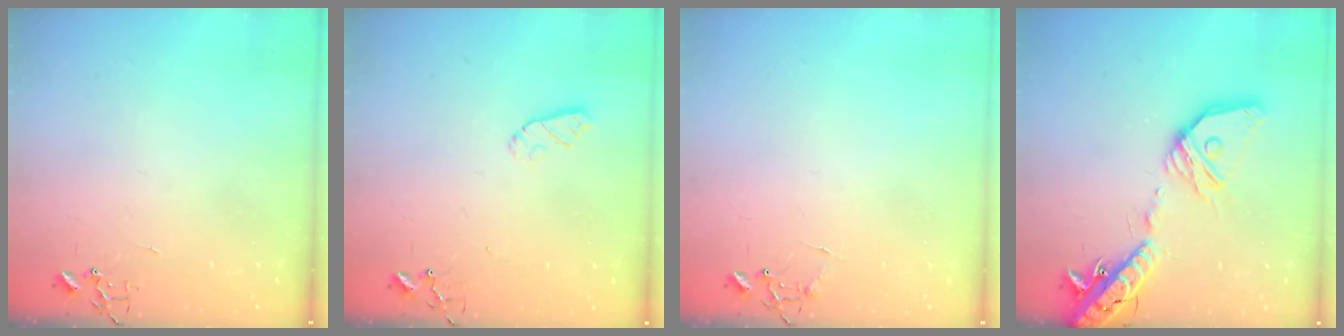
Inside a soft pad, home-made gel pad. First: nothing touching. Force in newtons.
{"total": 4.4, "press": 4.4, "slide": 0.6}
{"total": 6.4, "press": 6.4, "slide": 0.4}
{"total": 23.1, "press": 22.8, "slide": 3.6}